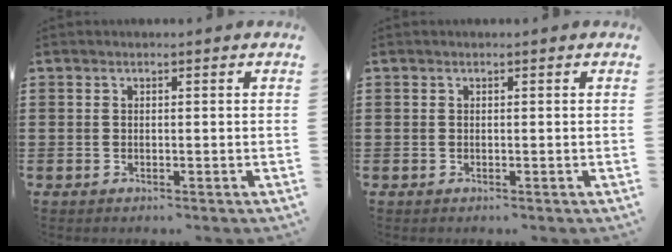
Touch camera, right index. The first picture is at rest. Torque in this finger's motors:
{"motor_torque": [0.61, 0.37, 0.05, 0.01]}